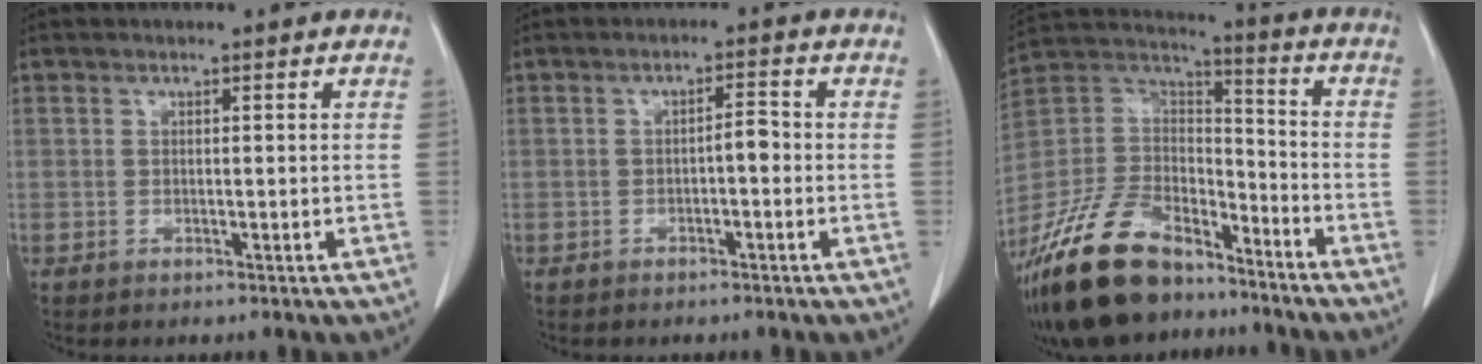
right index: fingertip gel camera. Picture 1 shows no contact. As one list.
[{"total": 2.2, "force": [-0.5, 0.6, 2.0], "torque": [-0.028, 0.006, -0.010]}, {"total": 19.8, "force": [-15.0, 8.5, 9.7], "torque": [-0.217, 0.013, -0.278]}]